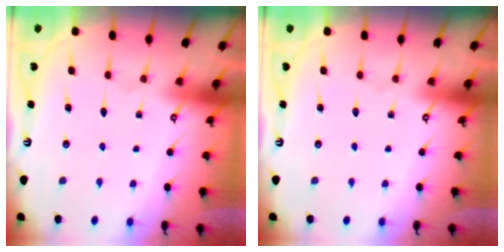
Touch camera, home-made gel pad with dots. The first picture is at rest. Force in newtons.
{"total": 0.0}